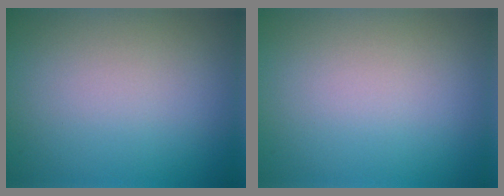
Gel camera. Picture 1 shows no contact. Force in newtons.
{"total": 0.0}